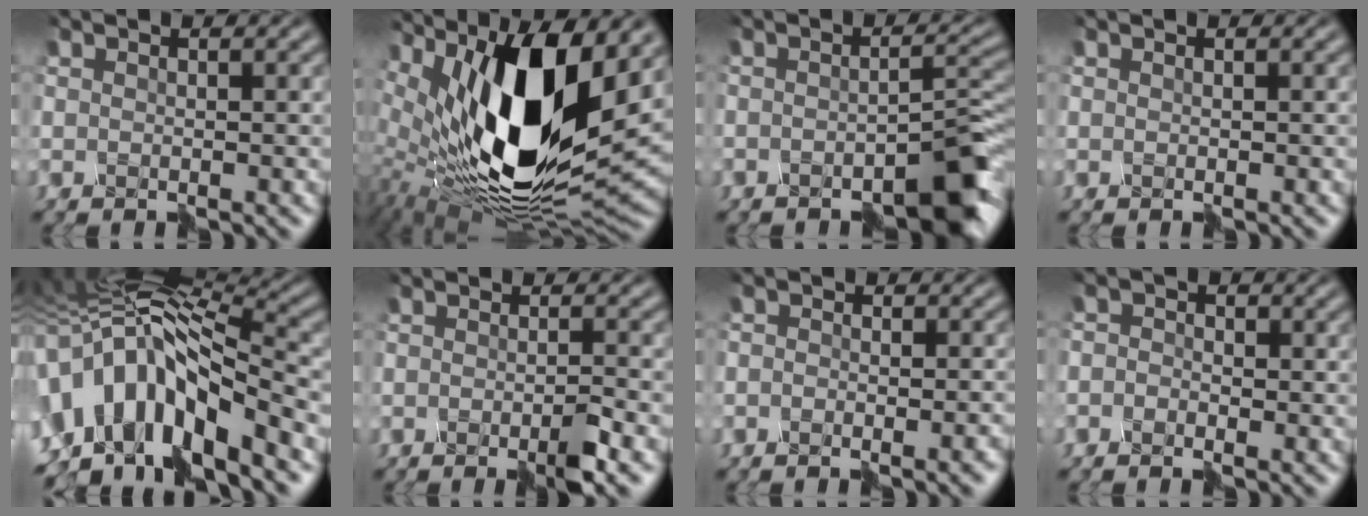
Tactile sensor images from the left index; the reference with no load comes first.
{"total": 14.4, "force": [2.2, 5.7, 13.0], "torque": [-0.239, -0.017, 0.049]}
{"total": 6.3, "force": [-4.5, 1.3, 4.1], "torque": [-0.051, 0.000, -0.070]}
{"total": 0.0}
{"total": 11.4, "force": [-3.0, 5.1, 9.7], "torque": [-0.191, 0.023, -0.056]}
{"total": 2.4, "force": [-2.0, -0.6, 1.3], "torque": [-0.033, -0.009, -0.033]}
{"total": 3.0, "force": [-2.7, 0.8, 1.1], "torque": [0.009, 0.004, -0.033]}
{"total": 2.4, "force": [-1.7, 1.6, -0.1], "torque": [0.014, 0.013, -0.047]}